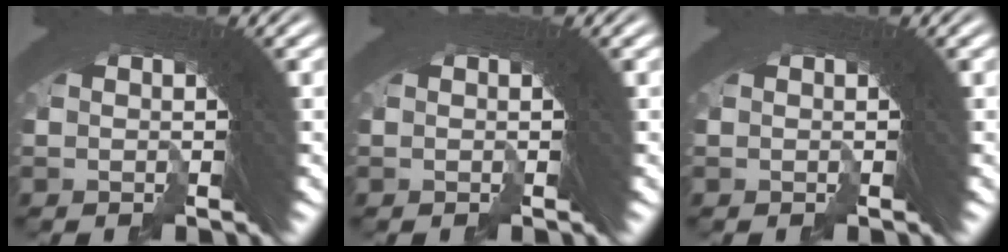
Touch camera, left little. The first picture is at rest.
{"total": 0.0}
{"total": 0.0}